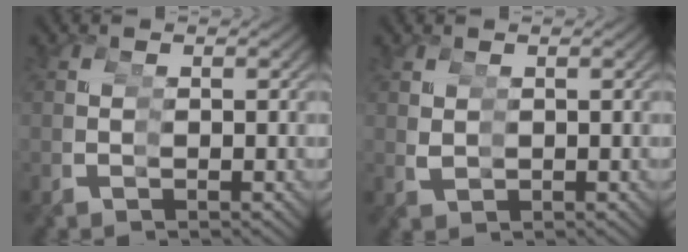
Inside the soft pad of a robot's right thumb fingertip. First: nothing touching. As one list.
[{"total": 1.5, "force": [1.1, 1.0, 0.0], "torque": [0.004, 0.000, 0.023]}]